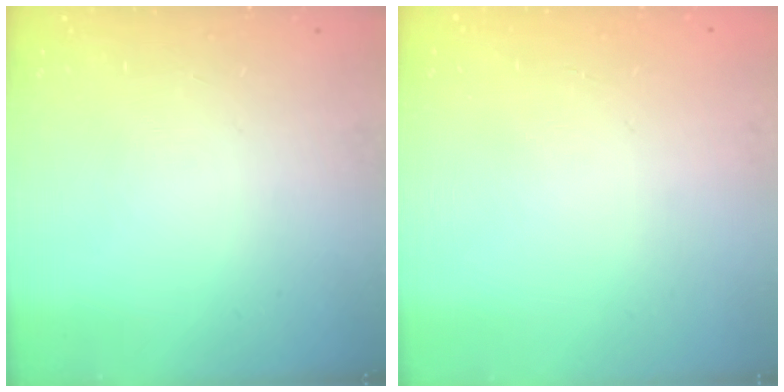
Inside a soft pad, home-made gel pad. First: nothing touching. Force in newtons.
{"total": 0.0}